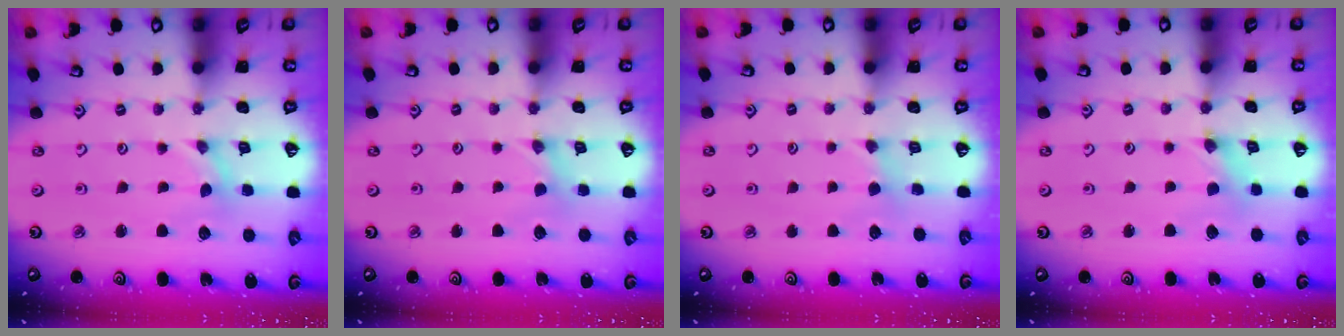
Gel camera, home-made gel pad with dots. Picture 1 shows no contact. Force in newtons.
{"total": 1.7, "press": 1.7, "slide": 0.2}
{"total": 1.9, "press": 1.9, "slide": 0.3}
{"total": 1.3, "press": 1.3, "slide": 0.2}